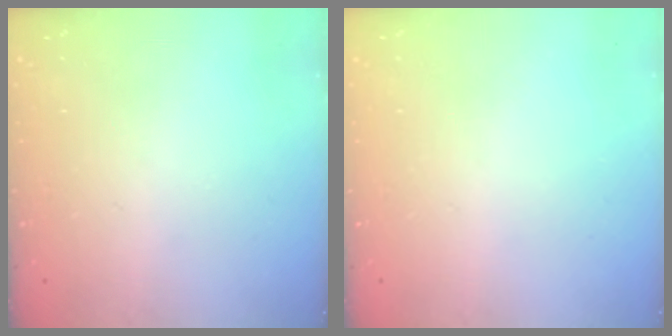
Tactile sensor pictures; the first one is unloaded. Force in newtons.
{"total": 0.0}